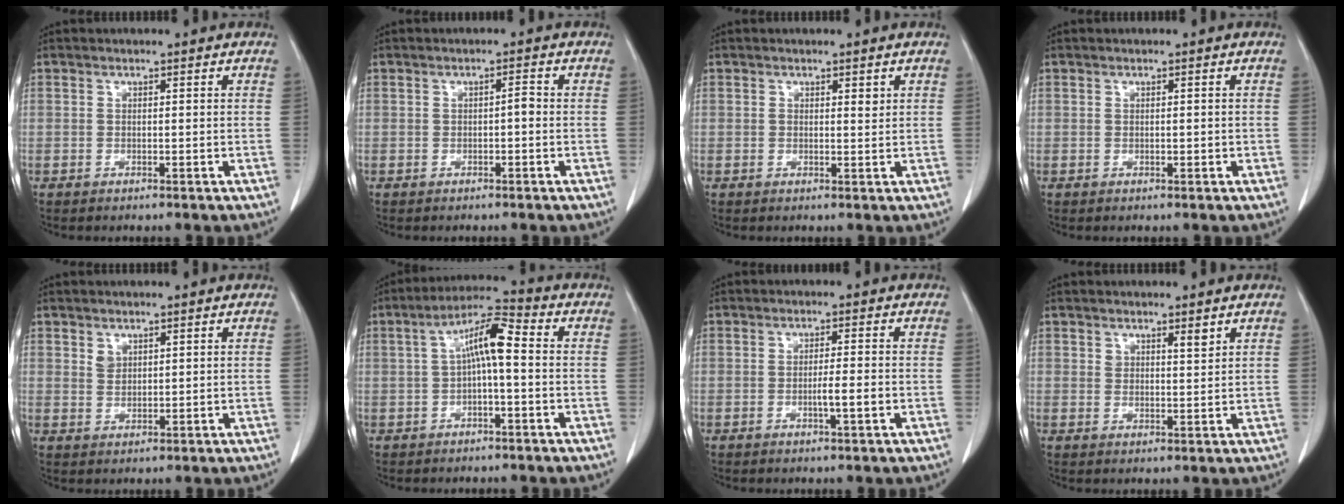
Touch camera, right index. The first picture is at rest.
{"total": 1.9, "force": [-0.3, 0.7, 1.7], "torque": [-0.033, 0.012, -0.002]}
{"total": 1.8, "force": [0.6, 0.9, 1.4], "torque": [-0.029, 0.003, 0.011]}
{"total": 1.2, "force": [-0.2, 0.6, 1.0], "torque": [-0.025, 0.004, 0.002]}
{"total": 2.2, "force": [1.1, 1.6, 1.1], "torque": [-0.022, 0.003, 0.029]}
{"total": 8.1, "force": [0.5, 2.0, 7.8], "torque": [-0.149, 0.032, 0.005]}
{"total": 3.4, "force": [-0.9, 0.4, 3.3], "torque": [-0.059, 0.000, -0.013]}
{"total": 2.6, "force": [1.7, 1.0, 1.7], "torque": [-0.029, -0.003, 0.033]}